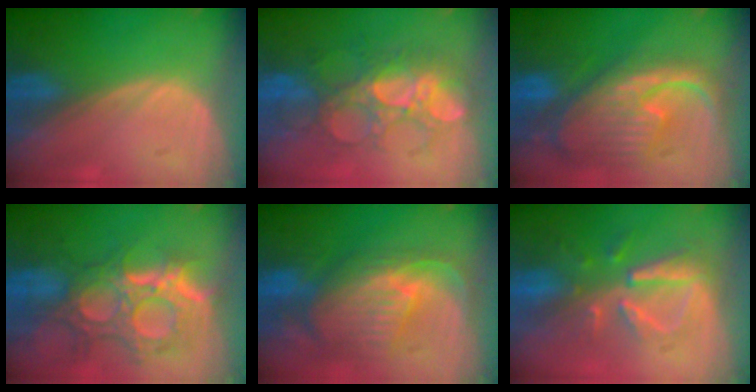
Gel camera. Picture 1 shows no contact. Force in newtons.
{"total": 9.0, "press": 8.8, "slide": 1.7}
{"total": 12.4, "press": 10.6, "slide": 6.5}
{"total": 12.1, "press": 10.8, "slide": 5.4}
{"total": 11.1, "press": 9.7, "slide": 5.4}
{"total": 8.1, "press": 7.5, "slide": 3.0}